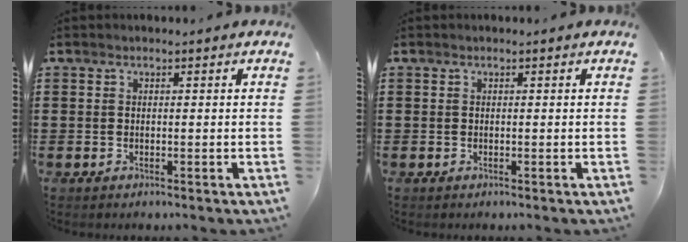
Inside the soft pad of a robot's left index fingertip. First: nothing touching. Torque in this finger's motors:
{"motor_torque": [-0.03, -0.03, 0.00, 0.00]}